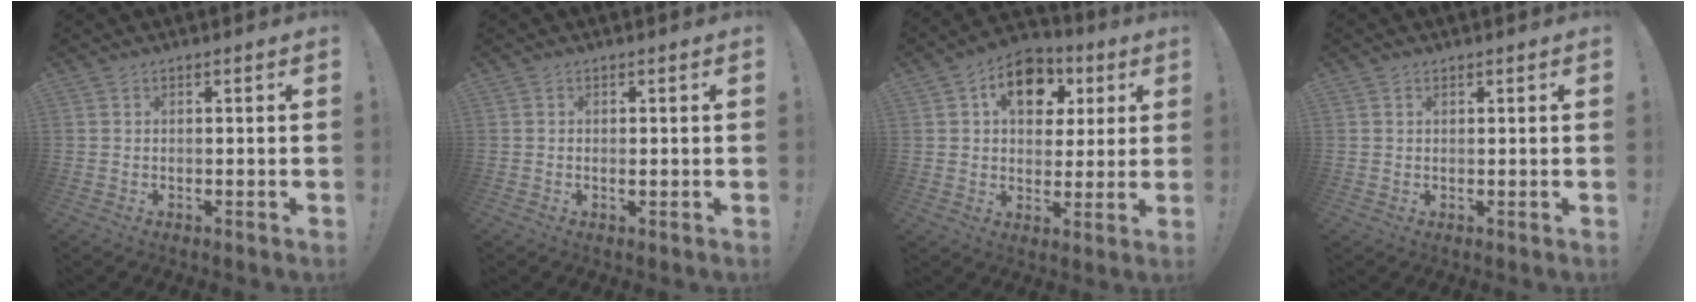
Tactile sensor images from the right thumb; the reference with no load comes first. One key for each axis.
{"total": 0.7, "fx": -0.1, "fy": 0.4, "fz": 0.6, "tx": -0.003, "ty": -0.002, "tz": -0.003}
{"total": 13.4, "fx": 5.3, "fy": 9.7, "fz": 7.6, "tx": -0.098, "ty": -0.019, "tz": 0.095}
{"total": 0.9, "fx": 0.6, "fy": 0.6, "fz": 0.1, "tx": 0.004, "ty": -0.002, "tz": 0.010}